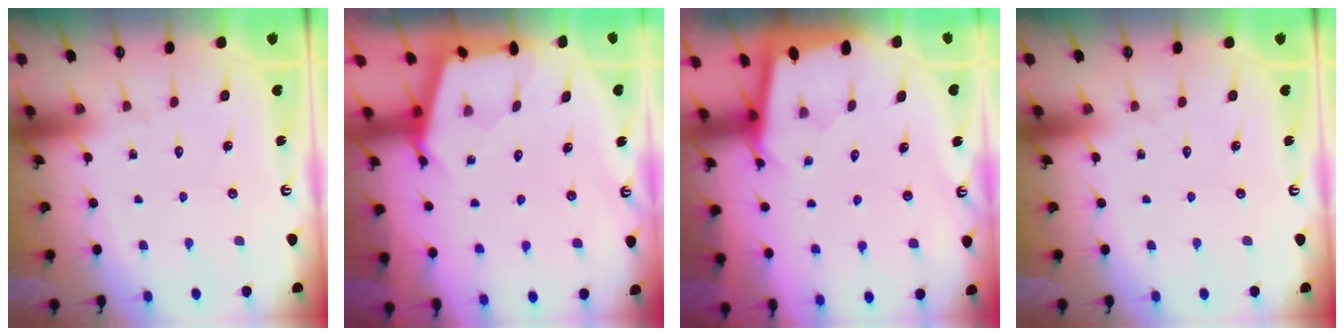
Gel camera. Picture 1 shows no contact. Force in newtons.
{"total": 2.7, "press": 2.7, "slide": 0.4}
{"total": 1.9, "press": 1.9, "slide": 0.1}
{"total": 0.0}